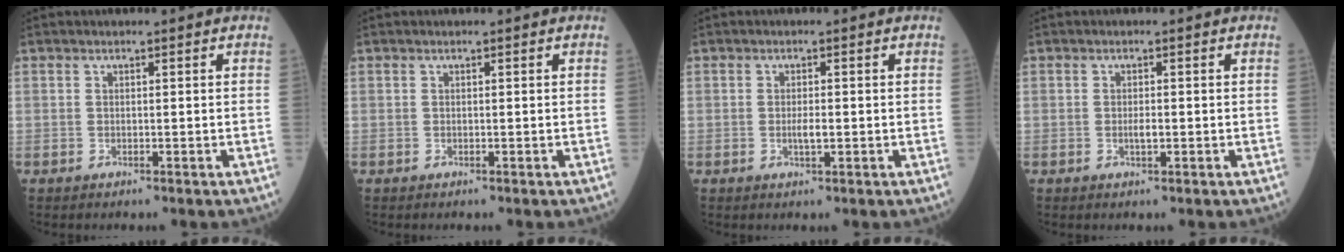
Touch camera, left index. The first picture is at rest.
{"total": 0.0}
{"total": 1.8, "force": [-0.4, 0.5, 1.6], "torque": [-0.032, -0.004, -0.007]}
{"total": 1.3, "force": [-0.4, 0.4, 1.2], "torque": [-0.024, -0.004, -0.006]}